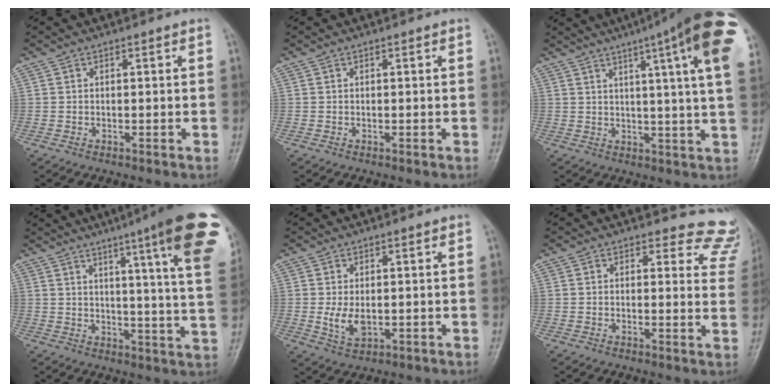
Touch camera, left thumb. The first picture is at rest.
{"total": 0.0}
{"total": 20.1, "force": [9.7, 2.0, 17.5], "torque": [-0.231, -0.016, 0.108]}
{"total": 22.2, "force": [12.0, 1.8, 18.5], "torque": [-0.212, -0.046, 0.140]}
{"total": 4.4, "force": [0.0, 2.6, 3.6], "torque": [-0.065, -0.011, 0.007]}
{"total": 9.5, "force": [8.9, 3.3, -0.7], "torque": [0.070, -0.072, 0.056]}